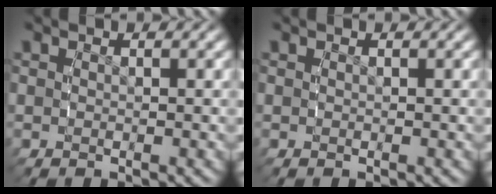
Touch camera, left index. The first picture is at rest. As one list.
[{"total": 0.0}]